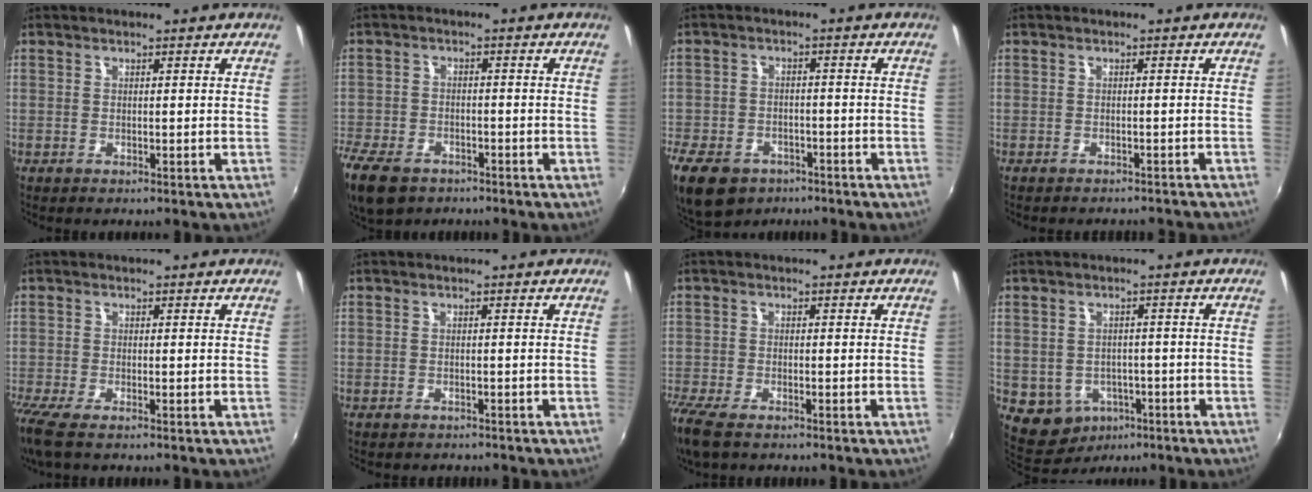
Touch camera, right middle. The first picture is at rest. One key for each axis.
{"total": 11.6, "fx": -7.4, "fy": 6.8, "fz": 5.7, "tx": -0.164, "ty": -0.027, "tz": -0.137}
{"total": 13.7, "fx": -8.4, "fy": 8.8, "fz": 6.3, "tx": -0.177, "ty": -0.021, "tz": -0.137}
{"total": 5.5, "fx": -5.0, "fy": 1.4, "fz": 1.8, "tx": -0.038, "ty": -0.010, "tz": -0.059}
{"total": 4.5, "fx": -3.1, "fy": 0.3, "fz": 3.2, "tx": -0.076, "ty": -0.023, "tz": -0.066}
{"total": 1.6, "fx": -1.4, "fy": 0.6, "fz": 0.4, "tx": -0.011, "ty": -0.011, "tz": -0.018}
{"total": 6.9, "fx": -5.1, "fy": 2.0, "fz": 4.2, "tx": -0.109, "ty": -0.033, "tz": -0.104}
{"total": 7.7, "fx": -3.0, "fy": 6.5, "fz": 2.7, "tx": -0.076, "ty": -0.006, "tz": -0.026}